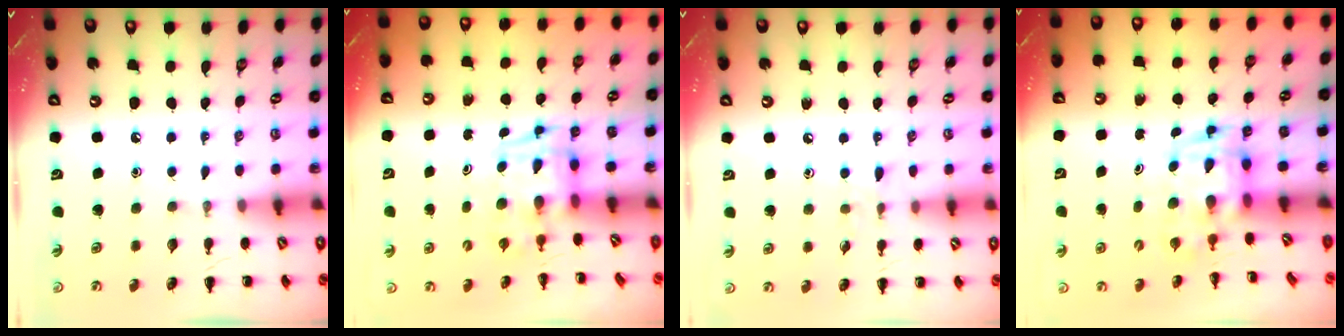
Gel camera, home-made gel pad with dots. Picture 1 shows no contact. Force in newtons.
{"total": 3.3, "press": 3.2, "slide": 0.6}
{"total": 5.2, "press": 4.7, "slide": 2.1}
{"total": 3.2, "press": 3.1, "slide": 0.6}